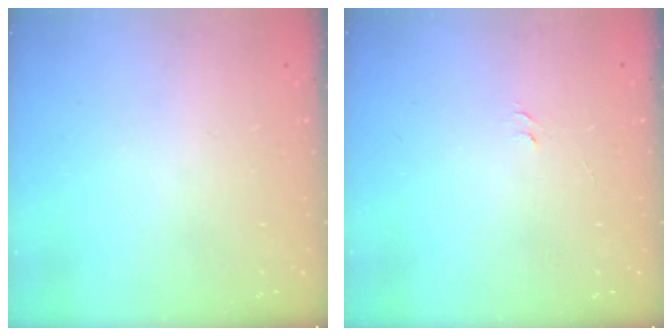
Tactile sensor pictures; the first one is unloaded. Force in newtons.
{"total": 3.8, "press": 3.8, "slide": 0.3}